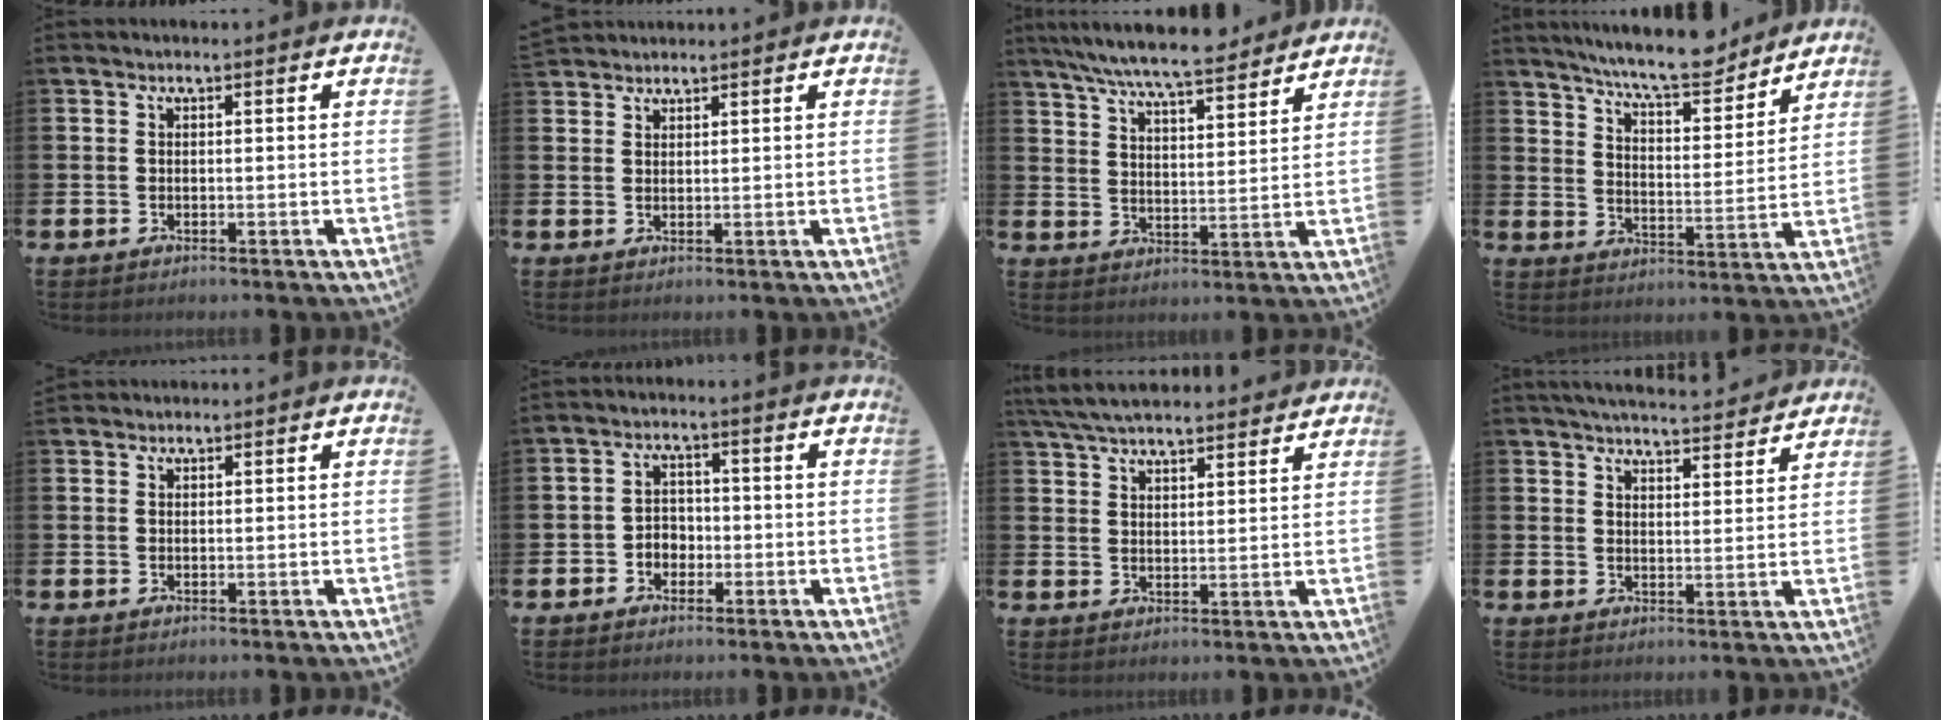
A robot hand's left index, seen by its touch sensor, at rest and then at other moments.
{"total": 2.1, "force": [2.0, 0.5, -0.2], "torque": [0.013, -0.008, 0.036]}
{"total": 7.9, "force": [7.5, 0.6, 2.6], "torque": [-0.070, -0.039, 0.134]}
{"total": 9.3, "force": [8.7, 1.3, 3.1], "torque": [-0.076, -0.051, 0.155]}
{"total": 1.5, "force": [1.4, 0.5, -0.1], "torque": [0.013, -0.002, 0.025]}
{"total": 2.8, "force": [-1.4, 2.2, 0.9], "torque": [-0.022, 0.008, -0.032]}
{"total": 5.6, "force": [5.4, 0.8, 1.3], "torque": [-0.044, -0.023, 0.099]}
{"total": 5.1, "force": [5.0, 0.3, 0.6], "torque": [-0.021, -0.030, 0.089]}